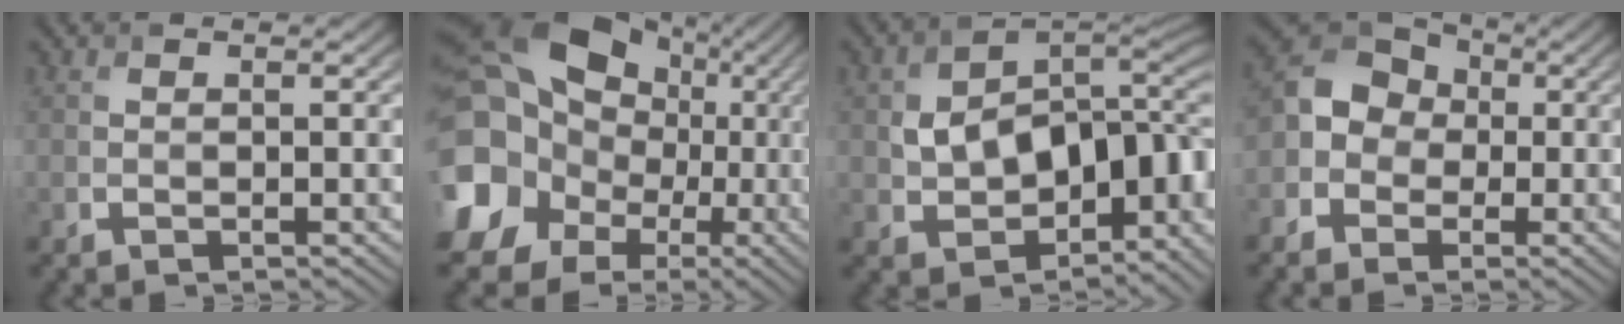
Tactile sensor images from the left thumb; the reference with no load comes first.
{"total": 21.5, "force": [0.9, 19.1, 9.7], "torque": [-0.247, -0.018, -0.010]}
{"total": 12.0, "force": [0.2, 8.0, 8.9], "torque": [-0.150, -0.011, -0.001]}
{"total": 6.0, "force": [-1.4, 5.3, 2.5], "torque": [-0.051, 0.001, -0.051]}